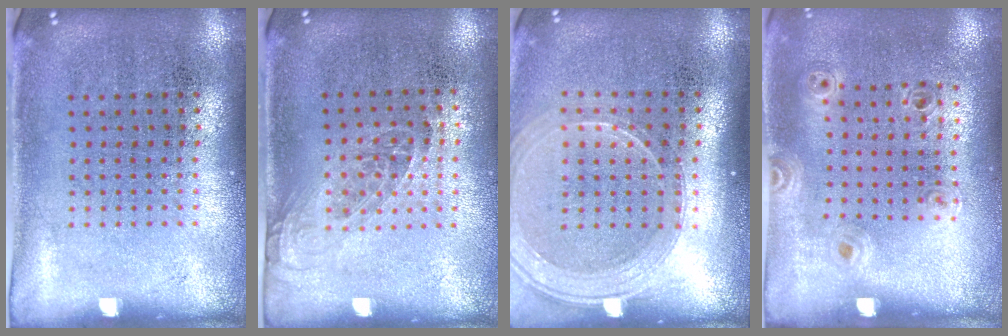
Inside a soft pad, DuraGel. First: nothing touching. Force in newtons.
{"total": 1.2, "press": 1.0, "slide": 0.7}
{"total": 1.9, "press": 1.7, "slide": 0.8}
{"total": 0.9, "press": 0.8, "slide": 0.3}